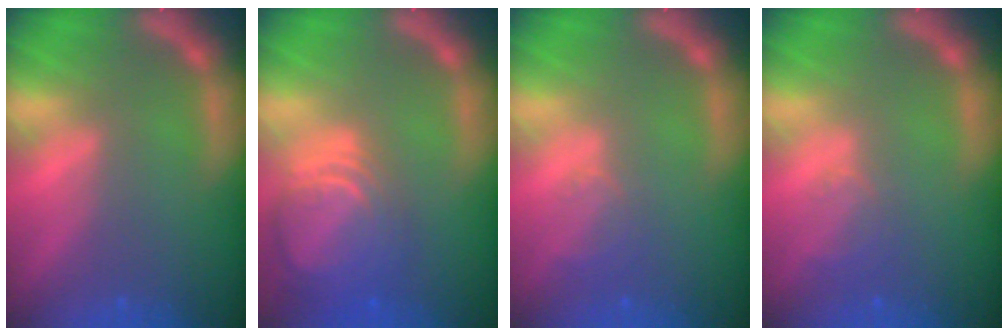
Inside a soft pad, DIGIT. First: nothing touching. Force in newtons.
{"total": 8.5}
{"total": 2.0}
{"total": 2.0}